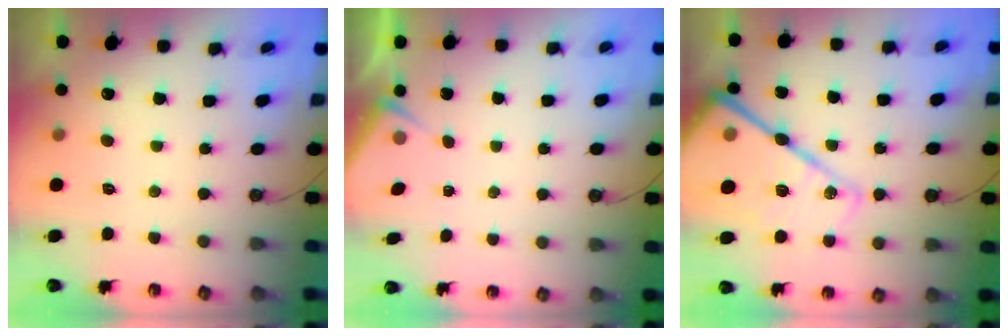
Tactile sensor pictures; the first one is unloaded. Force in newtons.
{"total": 2.5, "press": 2.5, "slide": 0.4}
{"total": 26.9, "press": 26.7, "slide": 3.2}